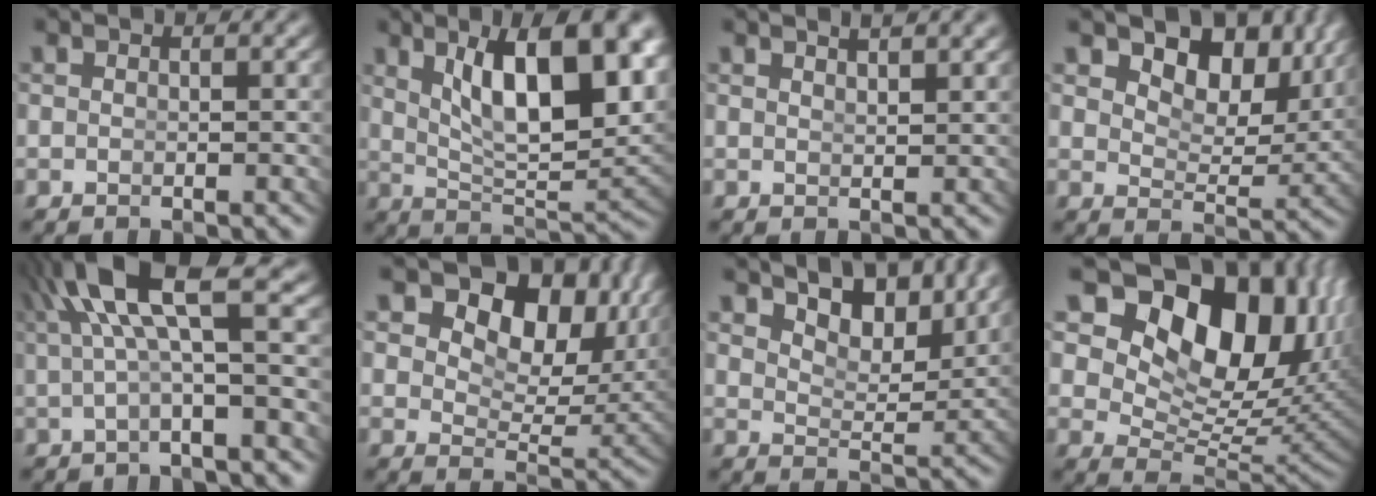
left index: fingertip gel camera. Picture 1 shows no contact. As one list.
[{"total": 10.9, "force": [3.1, 4.0, 9.7], "torque": [-0.133, -0.005, 0.057]}, {"total": 2.2, "force": [1.9, -0.4, 1.0], "torque": [-0.010, -0.007, 0.037]}, {"total": 7.1, "force": [4.6, 3.1, 4.4], "torque": [-0.076, -0.012, 0.078]}, {"total": 5.5, "force": [2.1, 1.0, 5.0], "torque": [-0.085, 0.012, 0.031]}, {"total": 14.1, "force": [5.8, 8.4, 9.8], "torque": [-0.144, 0.015, 0.081]}, {"total": 6.9, "force": [5.4, 2.4, 3.7], "torque": [-0.055, -0.005, 0.086]}, {"total": 18.8, "force": [5.8, 12.0, 13.3], "torque": [-0.219, 0.002, 0.087]}]